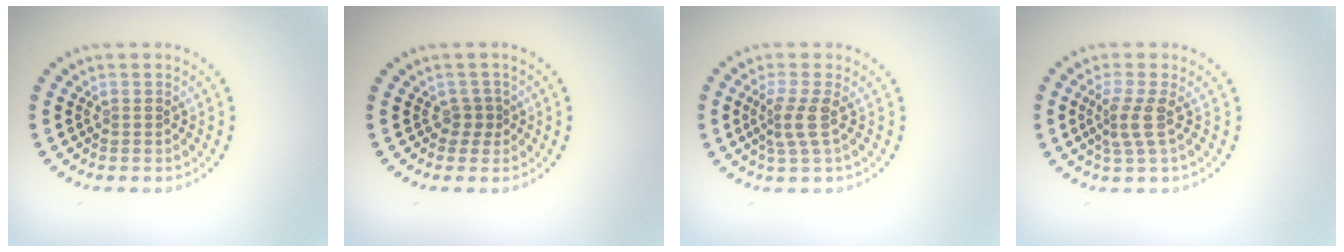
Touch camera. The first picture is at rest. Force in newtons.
{"total": 1.2, "press": 0.8, "slide": 0.8}
{"total": 2.4, "press": 1.7, "slide": 1.7}
{"total": 2.3, "press": 1.6, "slide": 1.7}